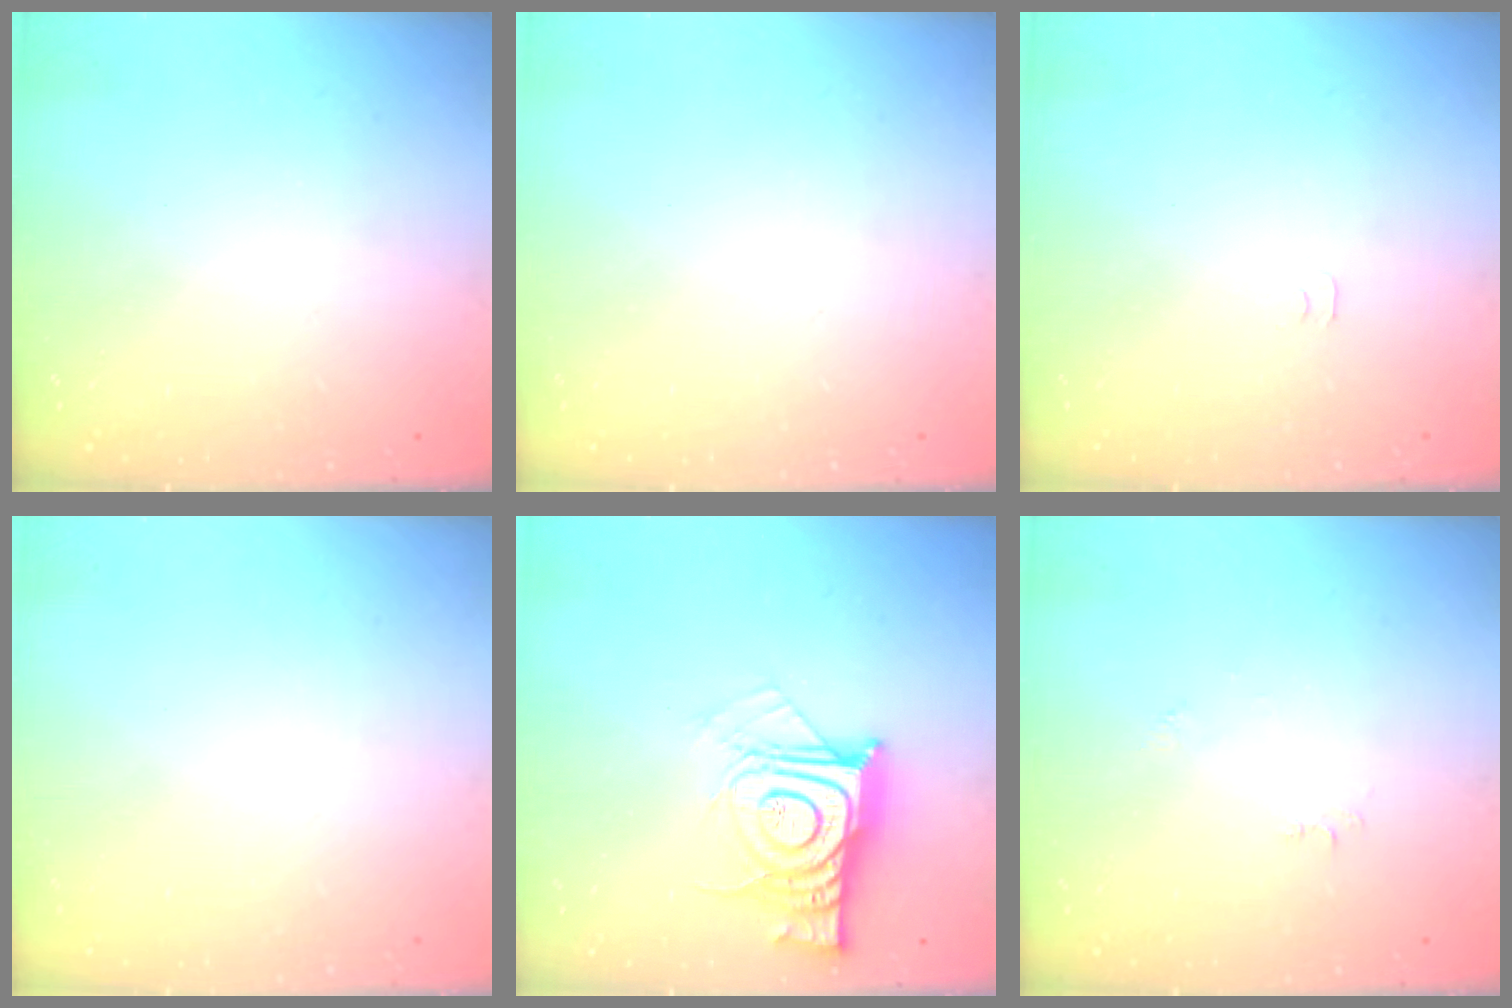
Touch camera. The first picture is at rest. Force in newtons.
{"total": 0.0}
{"total": 3.1, "press": 3.0, "slide": 0.5}
{"total": 1.5, "press": 1.5, "slide": 0.1}
{"total": 14.2, "press": 14.2, "slide": 1.2}
{"total": 4.0, "press": 4.0, "slide": 0.6}